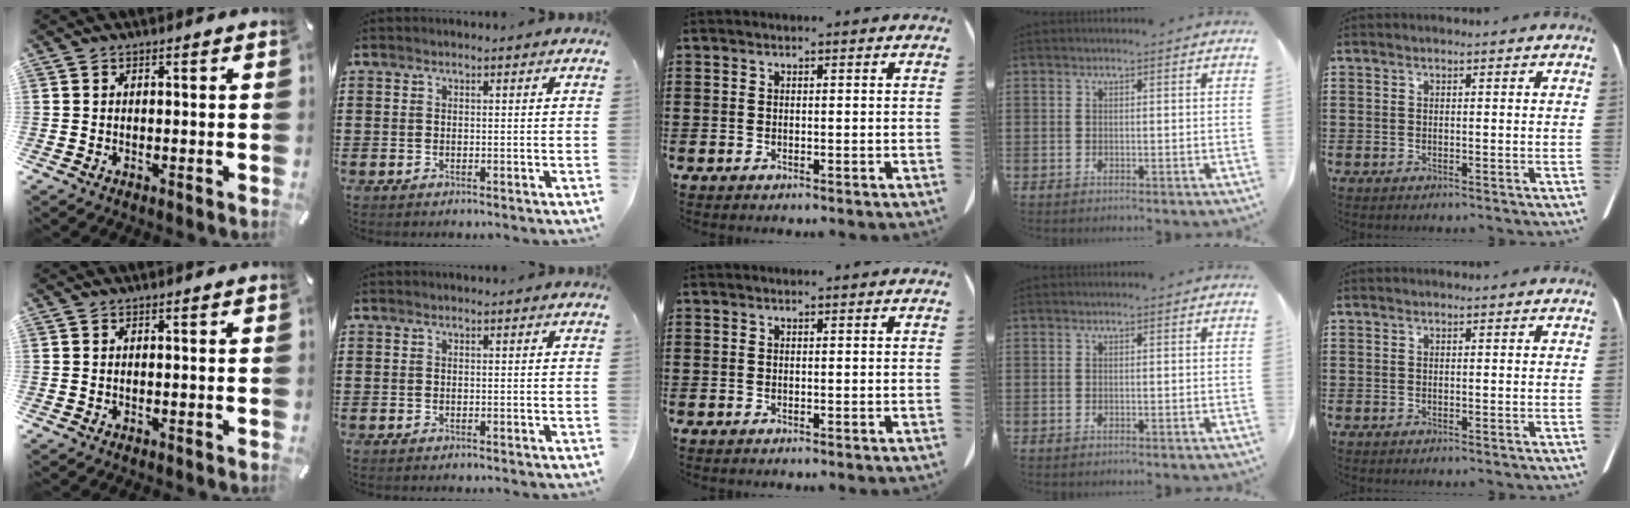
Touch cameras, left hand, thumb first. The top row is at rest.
{}